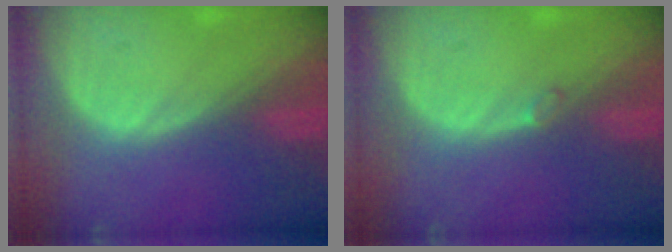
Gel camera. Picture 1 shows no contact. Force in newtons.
{"total": 0.9, "press": 0.8, "slide": 0.2}